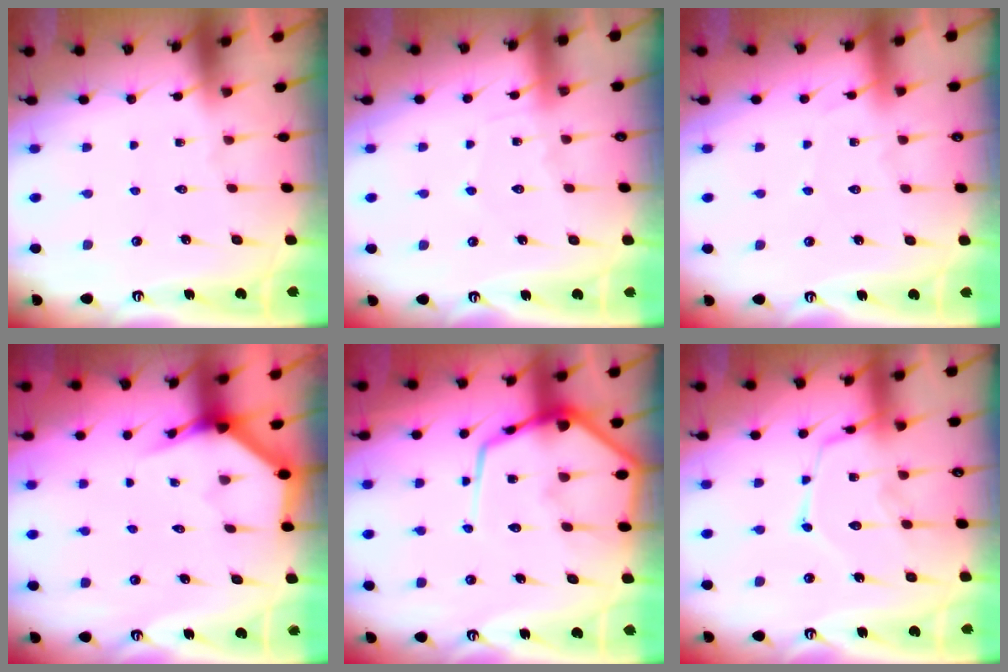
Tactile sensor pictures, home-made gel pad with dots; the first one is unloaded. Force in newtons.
{"total": 6.1, "press": 6.1, "slide": 0.6}
{"total": 2.6, "press": 2.5, "slide": 0.3}
{"total": 4.0, "press": 4.0, "slide": 0.2}
{"total": 15.3, "press": 15.2, "slide": 1.4}
{"total": 14.8, "press": 14.7, "slide": 1.3}